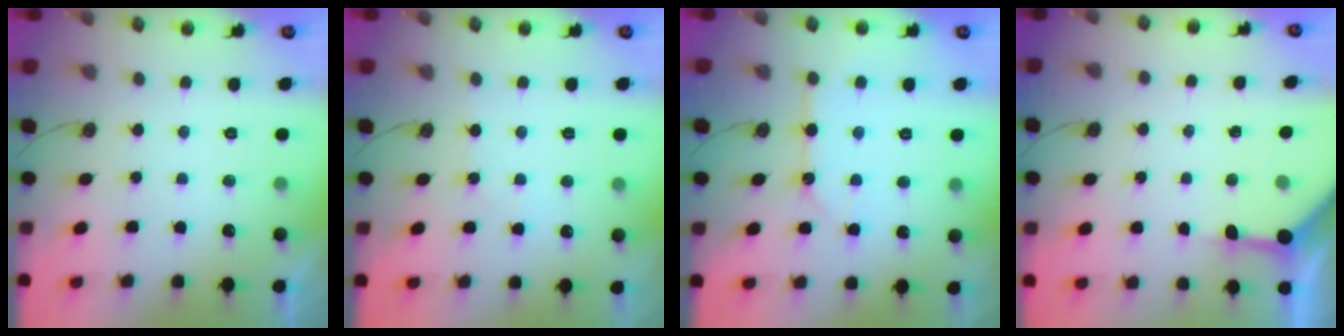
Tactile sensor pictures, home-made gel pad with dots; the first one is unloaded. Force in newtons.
{"total": 2.4, "press": 2.3, "slide": 0.4}
{"total": 9.7, "press": 9.7, "slide": 0.2}
{"total": 5.0, "press": 5.0, "slide": 0.2}